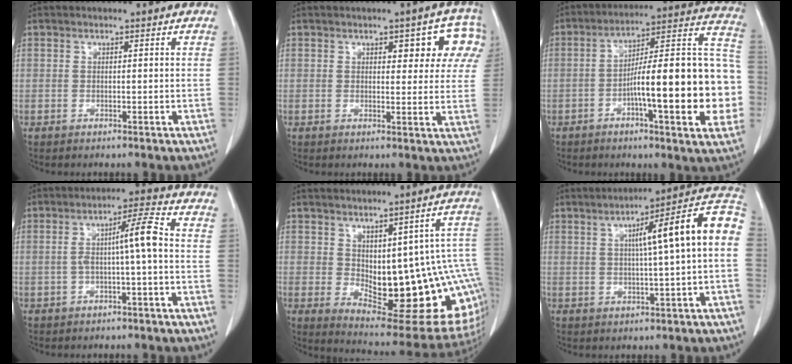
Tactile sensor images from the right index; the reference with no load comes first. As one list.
[{"total": 7.0, "force": [3.2, 3.3, 5.3], "torque": [-0.042, 0.015, 0.032]}, {"total": 22.3, "force": [-4.5, 3.3, 21.6], "torque": [-0.244, 0.033, -0.062]}, {"total": 5.6, "force": [-0.3, -0.1, 5.6], "torque": [-0.094, 0.022, -0.004]}, {"total": 20.6, "force": [-1.6, 7.0, 19.3], "torque": [-0.178, 0.011, 0.006]}, {"total": 14.0, "force": [2.1, 0.1, 13.8], "torque": [-0.192, 0.036, 0.024]}]